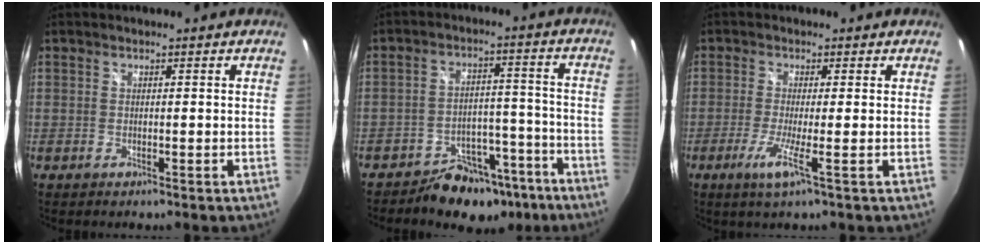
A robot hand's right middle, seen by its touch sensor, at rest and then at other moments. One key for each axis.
{"total": 11.9, "fx": -9.4, "fy": 6.3, "fz": 3.7, "tx": -0.055, "ty": 0.031, "tz": -0.119}
{"total": 4.4, "fx": -1.7, "fy": -1.0, "fz": 3.9, "tx": -0.097, "ty": -0.013, "tz": -0.038}